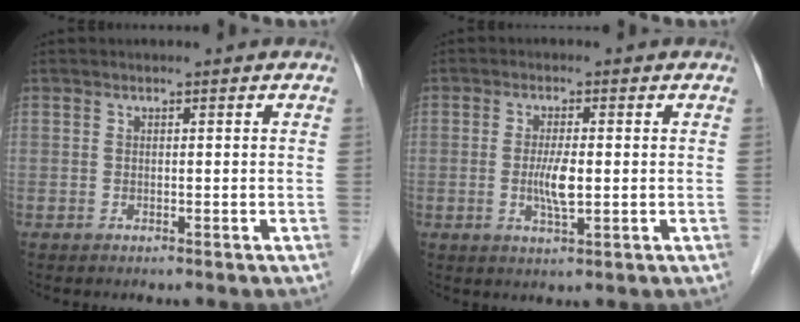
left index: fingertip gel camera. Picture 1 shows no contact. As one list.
[{"total": 4.1, "force": [-0.4, 0.8, 4.0], "torque": [-0.084, -0.007, -0.005]}]